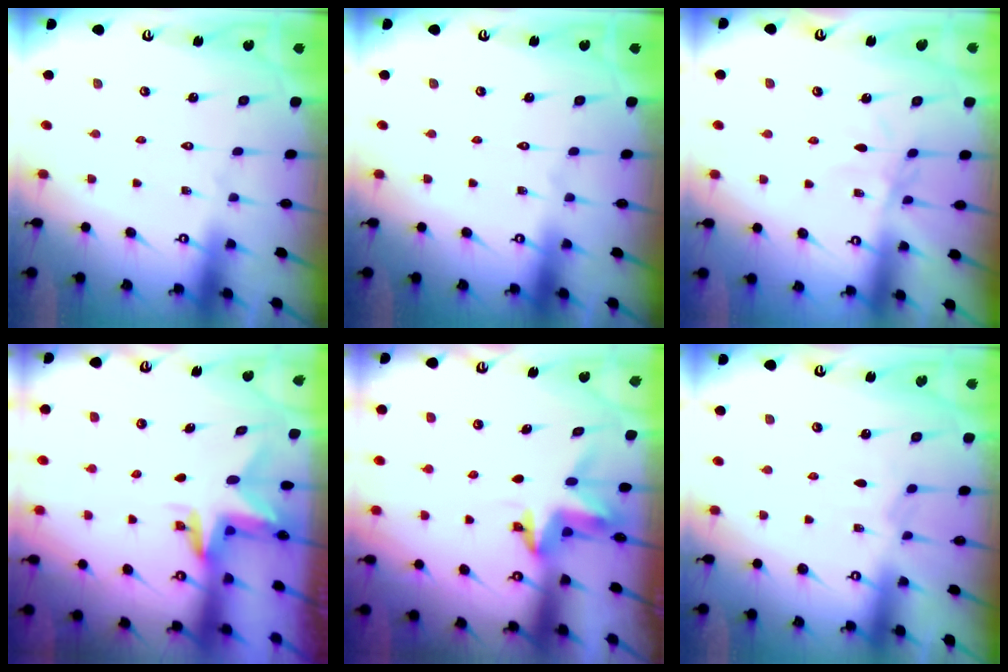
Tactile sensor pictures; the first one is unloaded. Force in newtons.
{"total": 0.0}
{"total": 2.0, "press": 1.9, "slide": 0.4}
{"total": 3.0, "press": 3.0, "slide": 0.3}
{"total": 3.9, "press": 3.9, "slide": 0.3}
{"total": 2.6, "press": 2.5, "slide": 0.5}